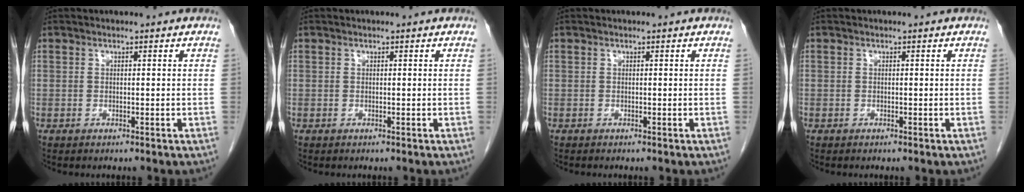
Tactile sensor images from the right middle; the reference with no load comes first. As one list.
[{"total": 0.0}, {"total": 0.0}, {"total": 0.0}]